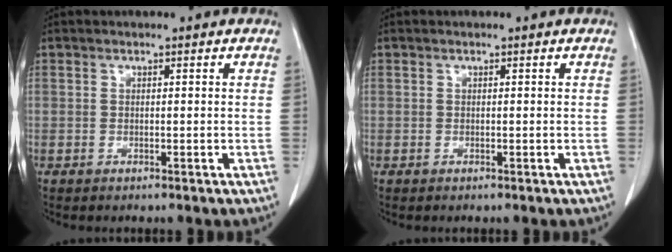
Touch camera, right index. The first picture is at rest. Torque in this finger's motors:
{"motor_torque": [-0.02, 0.02, -0.01, 0.00]}